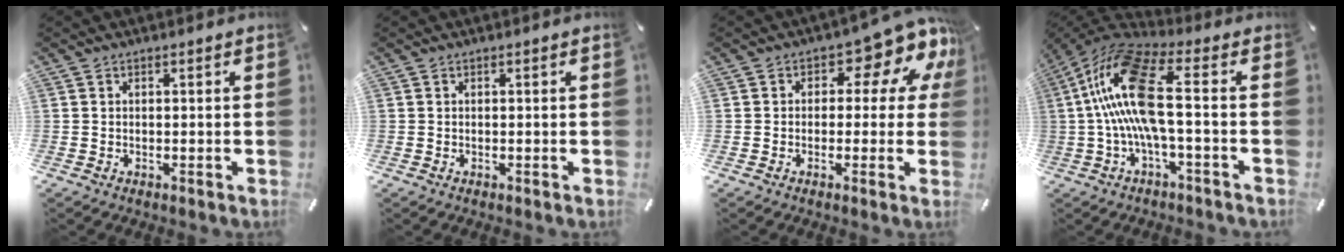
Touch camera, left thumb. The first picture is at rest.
{"total": 0.0}
{"total": 9.8, "force": [3.8, 5.2, 7.4], "torque": [-0.090, -0.028, 0.061]}
{"total": 15.9, "force": [0.1, 4.2, 15.3], "torque": [-0.320, -0.002, -0.005]}